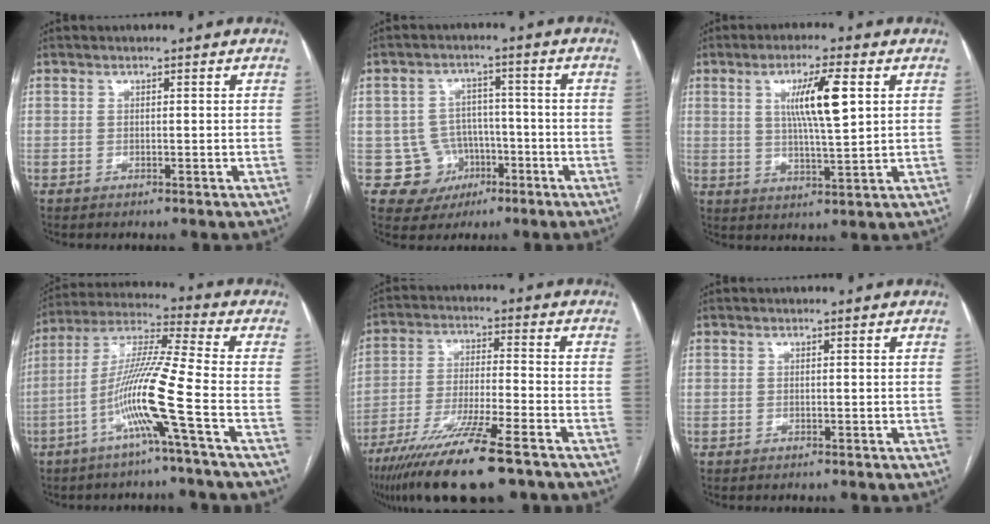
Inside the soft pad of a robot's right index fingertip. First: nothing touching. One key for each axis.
{"total": 7.1, "fx": -2.3, "fy": 6.8, "fz": 0.5, "tx": 0.000, "ty": 0.015, "tz": -0.028}
{"total": 8.5, "fx": 2.5, "fy": 0.7, "fz": 8.1, "tx": -0.145, "ty": 0.000, "tz": 0.045}
{"total": 12.3, "fx": -4.8, "fy": -2.0, "fz": 11.1, "tx": -0.218, "ty": 0.000, "tz": -0.099}
{"total": 15.8, "fx": -11.1, "fy": 1.1, "fz": 11.2, "tx": -0.208, "ty": -0.047, "tz": -0.193}
{"total": 0.0}